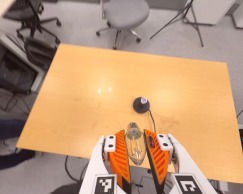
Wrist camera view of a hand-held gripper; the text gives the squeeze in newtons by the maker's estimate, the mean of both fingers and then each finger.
{"total": 13.6, "left": 14.2, "right": 12.9}